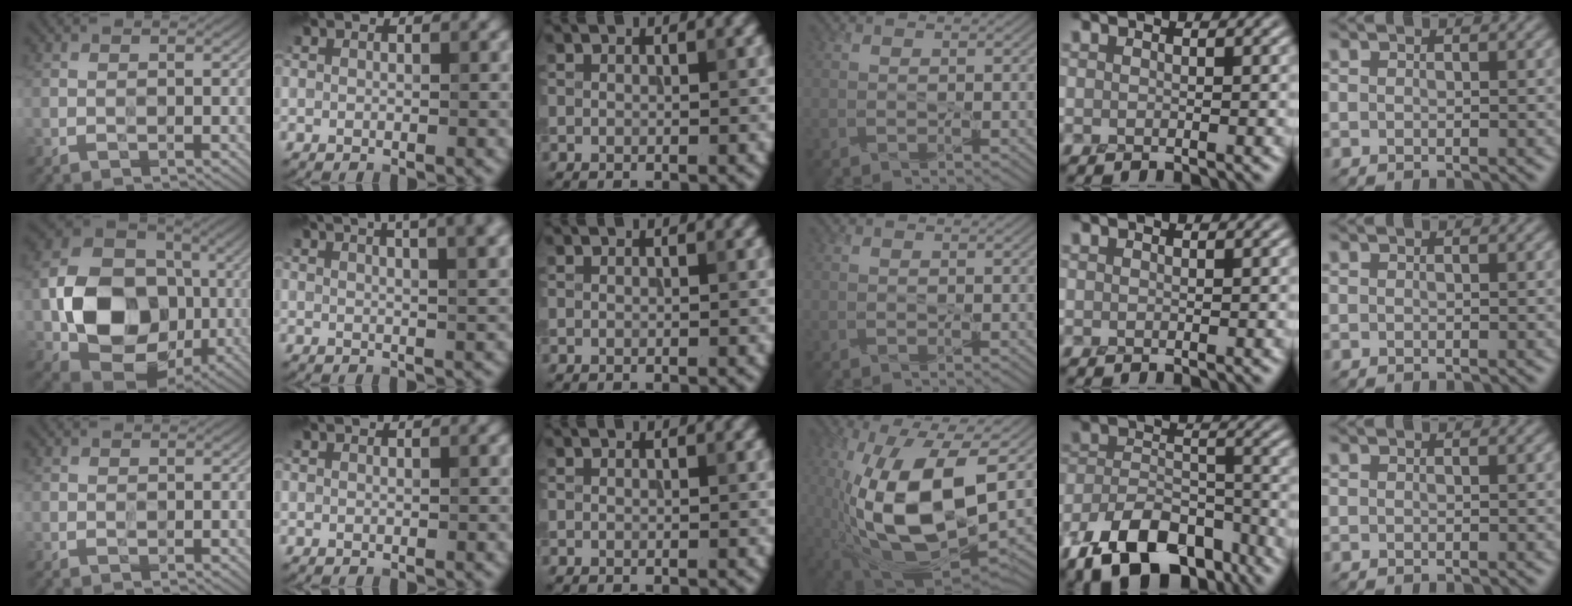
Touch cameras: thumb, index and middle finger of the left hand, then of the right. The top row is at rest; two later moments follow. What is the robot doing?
{"motion": "peel", "object": "velcro strap"}